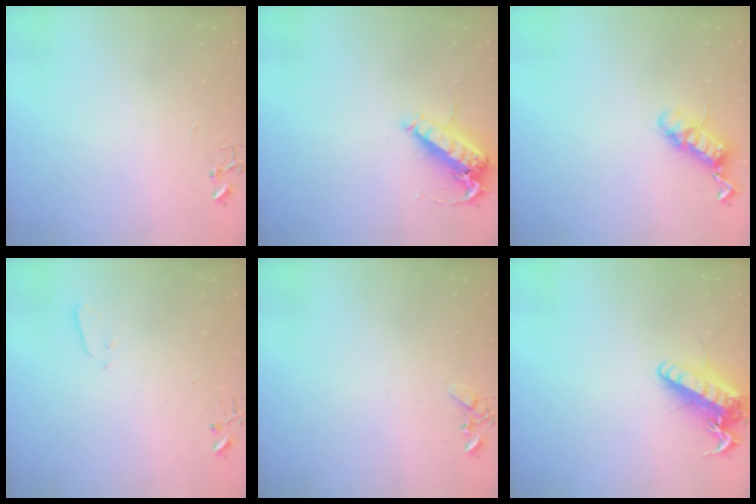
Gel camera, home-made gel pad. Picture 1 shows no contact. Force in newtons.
{"total": 14.2, "press": 14.0, "slide": 2.5}
{"total": 11.7, "press": 11.6, "slide": 1.2}
{"total": 2.1, "press": 2.1, "slide": 0.3}
{"total": 4.7, "press": 4.6, "slide": 0.6}
{"total": 16.5, "press": 16.3, "slide": 2.7}